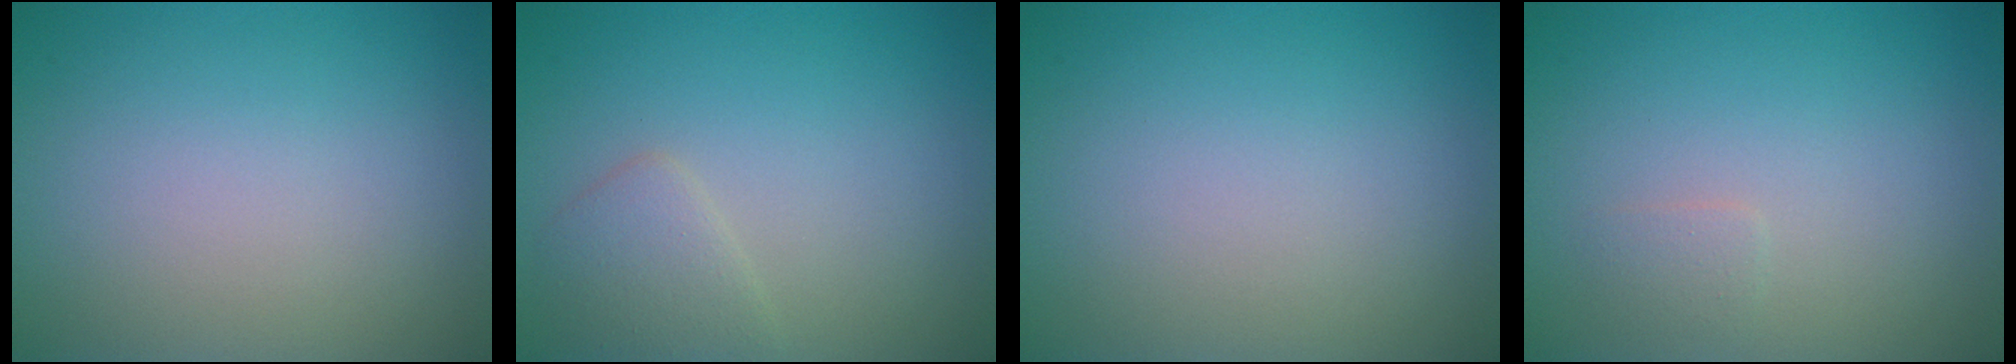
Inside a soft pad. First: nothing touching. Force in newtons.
{"total": 2.0, "press": 2.0, "slide": 0.0}
{"total": 0.0}
{"total": 0.7, "press": 0.7, "slide": 0.1}